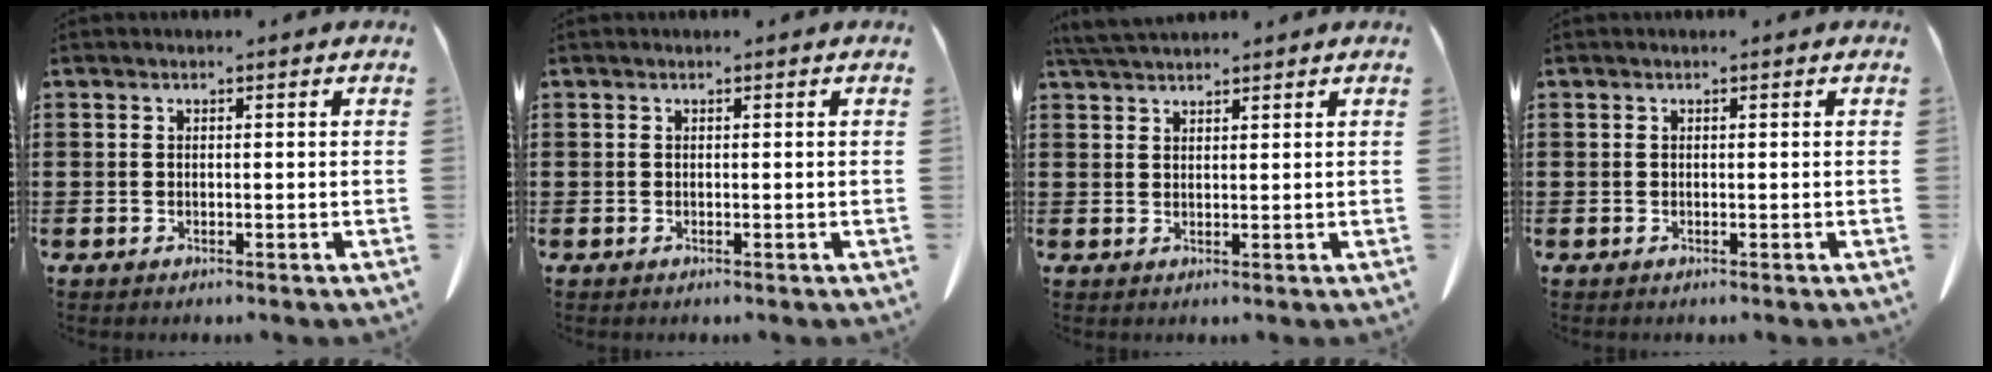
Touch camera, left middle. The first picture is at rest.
{"total": 0.0}
{"total": 3.0, "force": [2.9, 0.4, 1.0], "torque": [-0.028, -0.002, 0.055]}
{"total": 0.0}